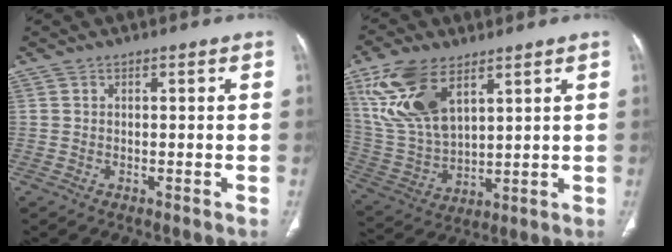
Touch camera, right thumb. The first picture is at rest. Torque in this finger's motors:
{"motor_torque": [0.39, 3.48, 1.46, 1.31, 0.20]}